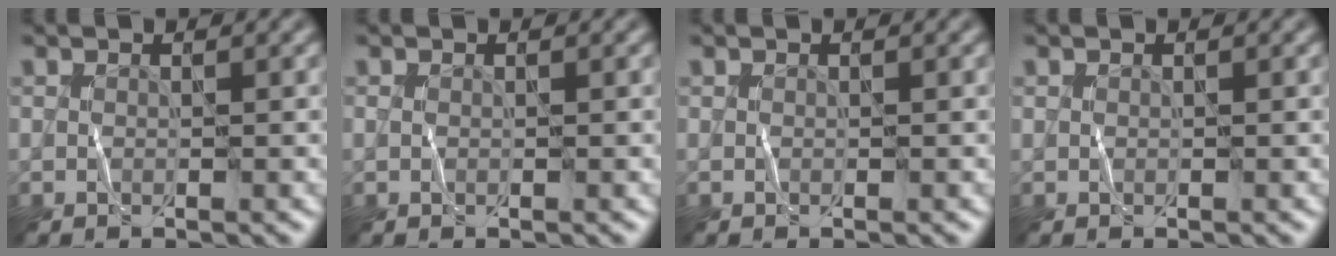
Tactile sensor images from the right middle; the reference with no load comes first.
{"total": 0.0}
{"total": 0.0}
{"total": 0.0}